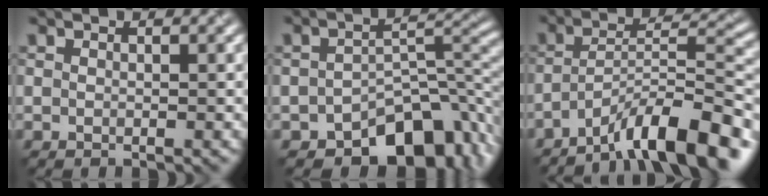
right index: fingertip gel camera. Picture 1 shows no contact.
{"total": 9.0, "force": [-6.2, 4.4, 4.7], "torque": [-0.041, -0.004, -0.105]}
{"total": 10.2, "force": [-7.2, 1.8, 7.0], "torque": [-0.103, 0.021, -0.122]}